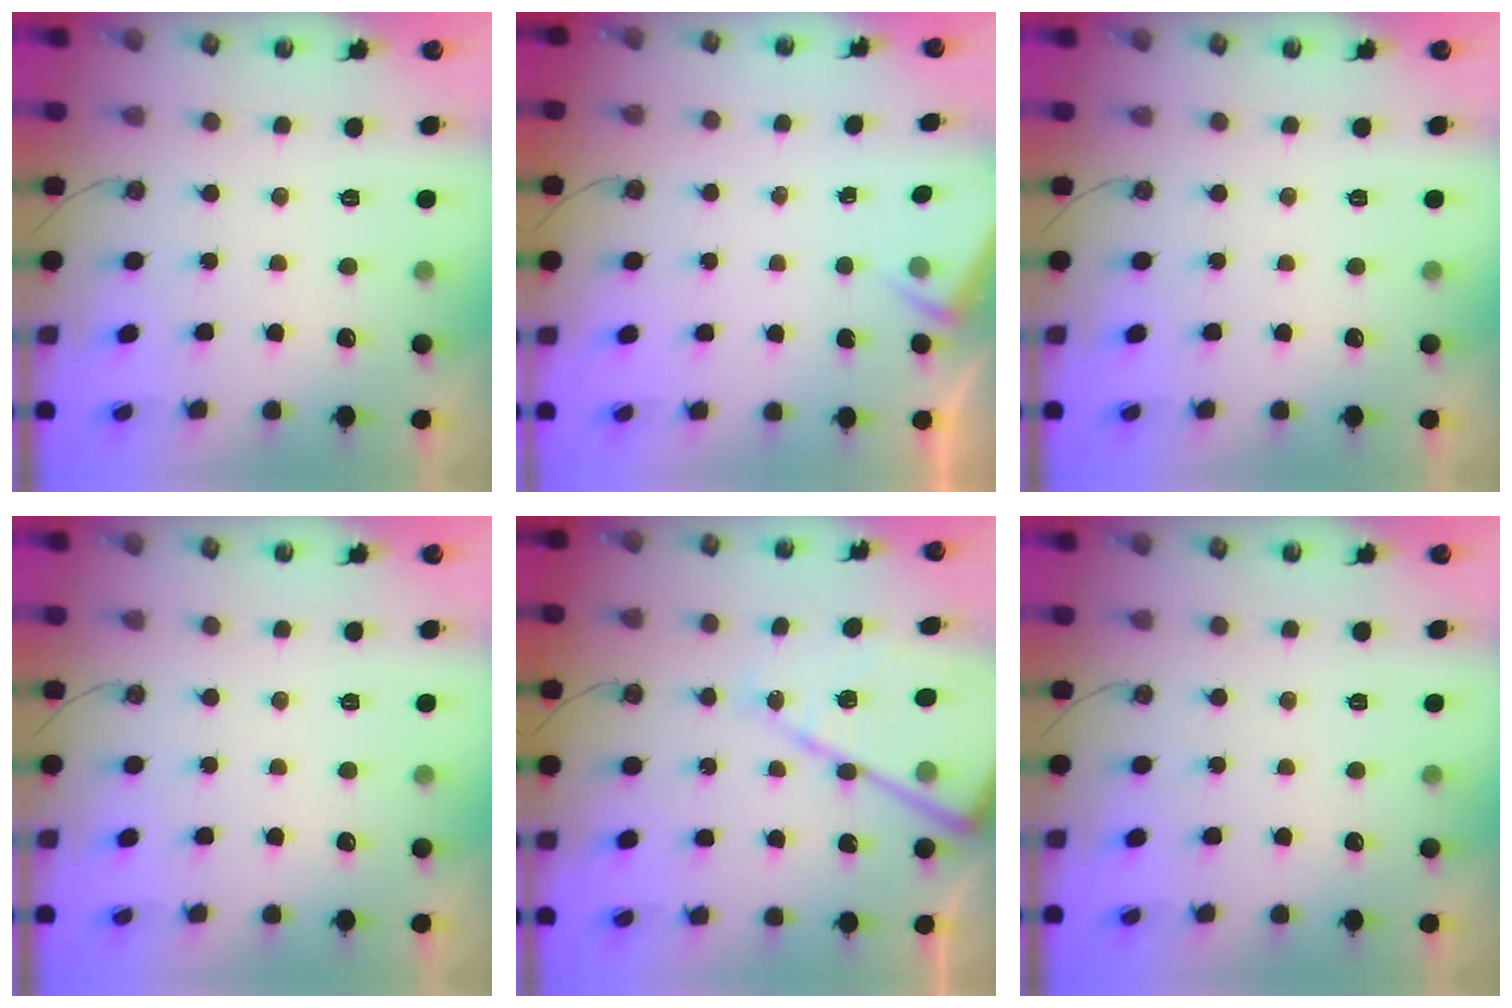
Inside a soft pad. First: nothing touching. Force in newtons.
{"total": 2.1, "press": 2.1, "slide": 0.3}
{"total": 0.0}
{"total": 0.0}
{"total": 18.5, "press": 18.4, "slide": 1.8}
{"total": 0.0}